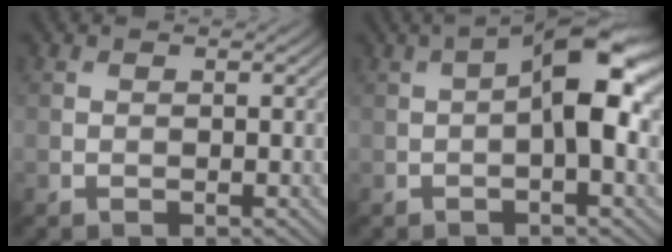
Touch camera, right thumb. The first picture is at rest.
{"total": 8.8, "force": [0.6, 2.9, 8.3], "torque": [-0.135, 0.018, 0.002]}